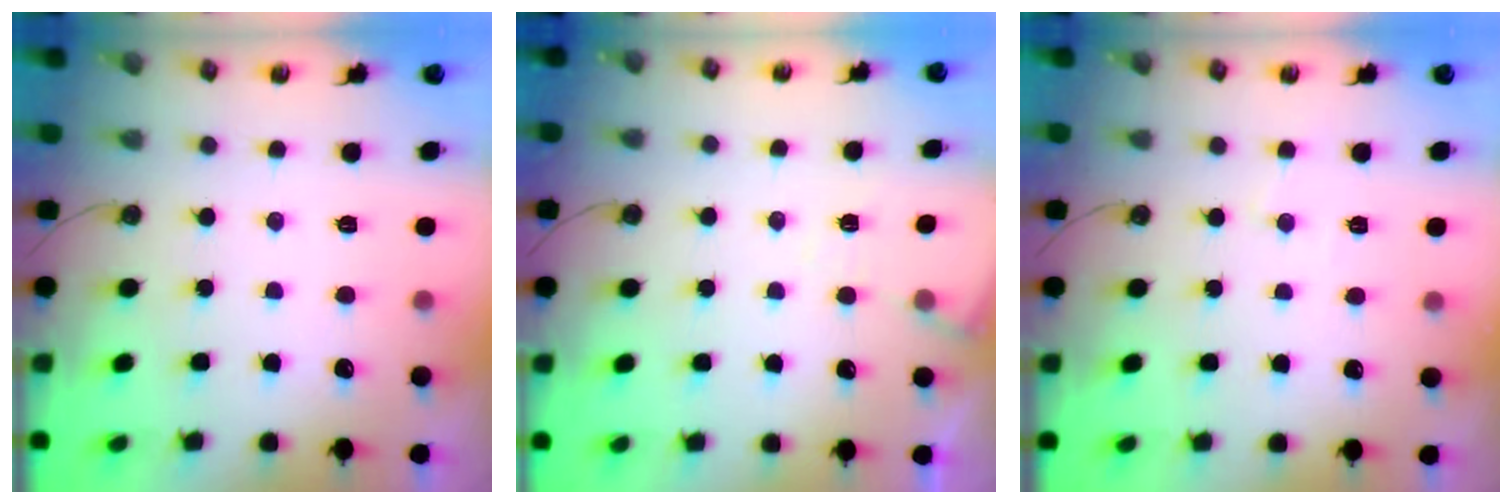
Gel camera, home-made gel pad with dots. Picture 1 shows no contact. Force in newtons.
{"total": 5.0, "press": 5.0, "slide": 0.7}
{"total": 3.7, "press": 3.6, "slide": 0.6}